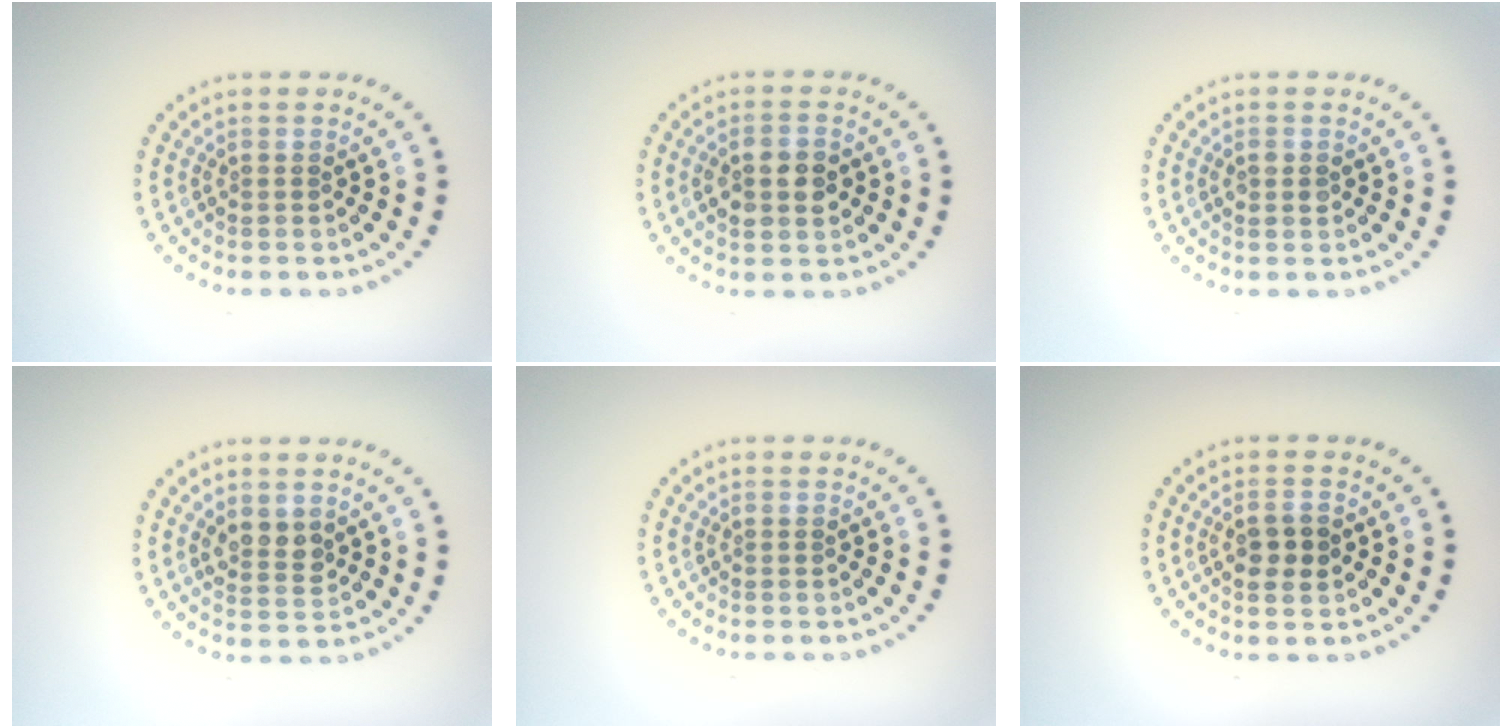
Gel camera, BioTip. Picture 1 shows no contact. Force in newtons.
{"total": 2.9, "press": 2.9, "slide": 0.2}
{"total": 1.1, "press": 1.1, "slide": 0.1}
{"total": 2.2, "press": 2.1, "slide": 0.7}
{"total": 0.0}
{"total": 2.5, "press": 2.5, "slide": 0.5}